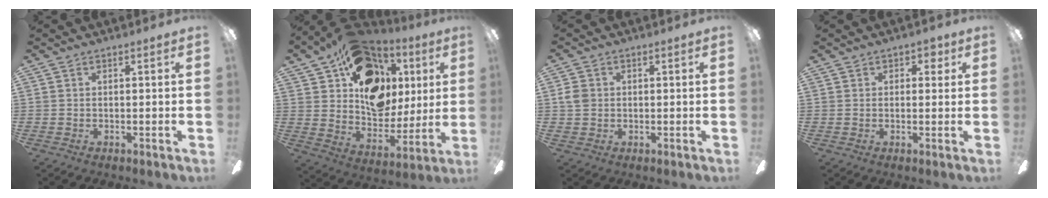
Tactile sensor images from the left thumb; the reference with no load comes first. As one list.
[{"total": 20.5, "force": [9.3, 14.8, 10.8], "torque": [-0.161, -0.047, 0.181]}, {"total": 3.5, "force": [0.2, 3.0, 1.7], "torque": [-0.025, 0.006, 0.004]}, {"total": 2.4, "force": [0.8, 1.9, 1.2], "torque": [-0.007, 0.004, 0.011]}]